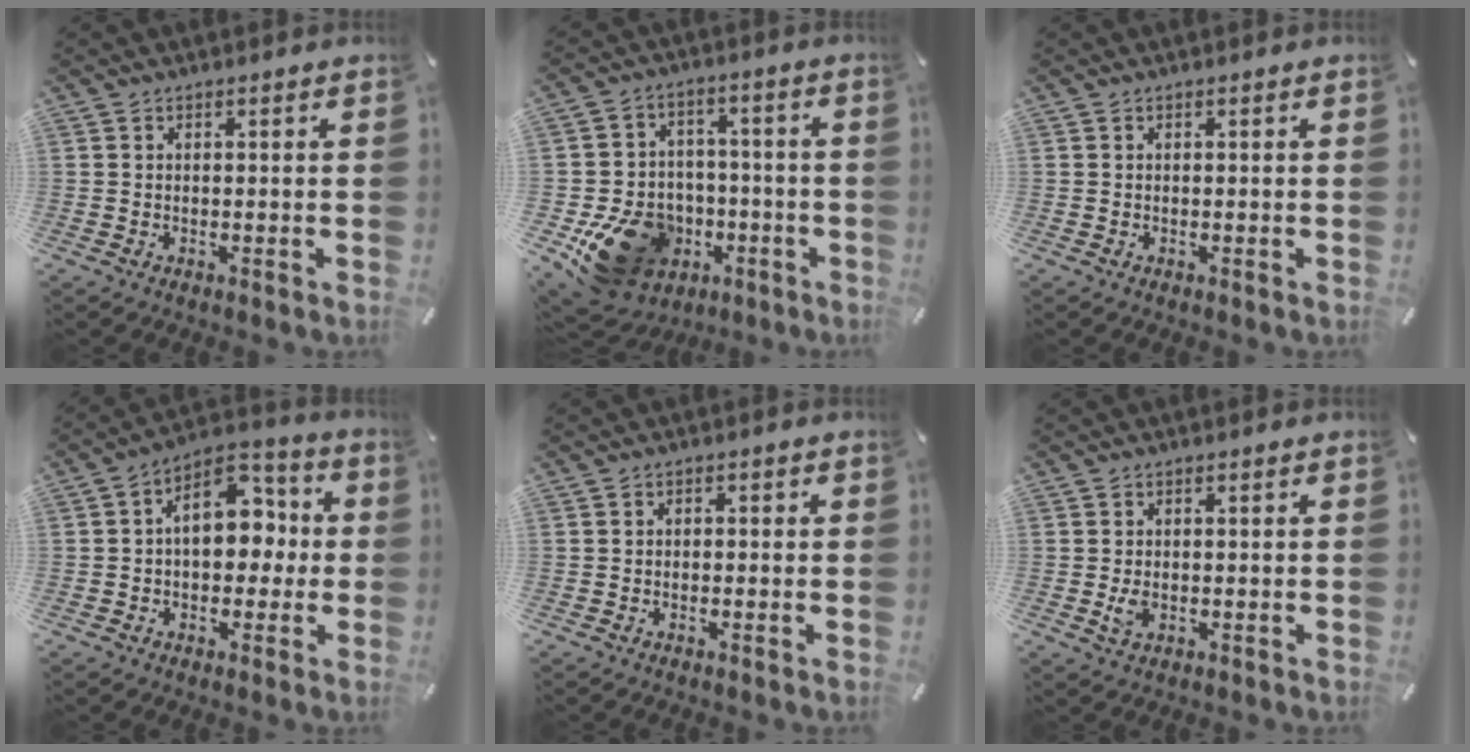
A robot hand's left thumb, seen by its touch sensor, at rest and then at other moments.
{"total": 18.7, "force": [-7.0, 15.0, 8.6], "torque": [-0.145, 0.030, -0.090]}
{"total": 0.0}
{"total": 12.7, "force": [1.7, 8.5, 9.2], "torque": [-0.117, -0.004, 0.031]}
{"total": 0.9, "force": [-0.3, 0.8, 0.4], "torque": [-0.008, 0.004, -0.008]}
{"total": 2.5, "force": [-0.3, 1.7, 1.8], "torque": [-0.032, -0.005, -0.007]}